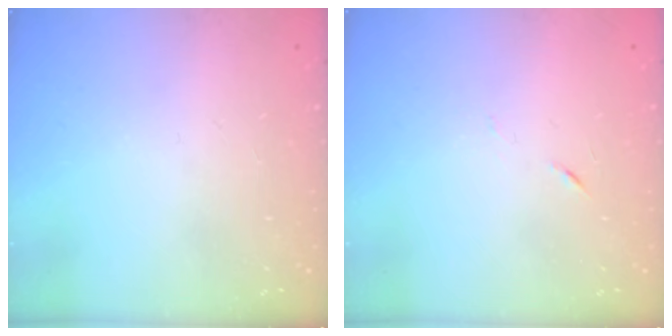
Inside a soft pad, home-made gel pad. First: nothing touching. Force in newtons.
{"total": 3.7, "press": 3.6, "slide": 0.9}